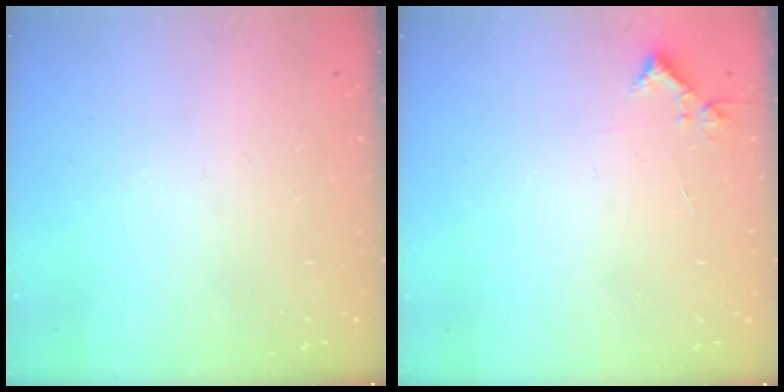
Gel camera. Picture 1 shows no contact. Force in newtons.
{"total": 4.4, "press": 4.4, "slide": 0.5}